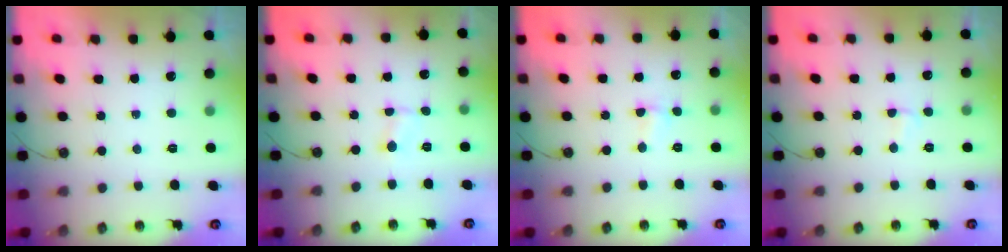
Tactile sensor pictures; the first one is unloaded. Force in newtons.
{"total": 0.9, "press": 0.9, "slide": 0.3}
{"total": 1.5, "press": 1.2, "slide": 1.0}
{"total": 3.7, "press": 1.9, "slide": 3.2}